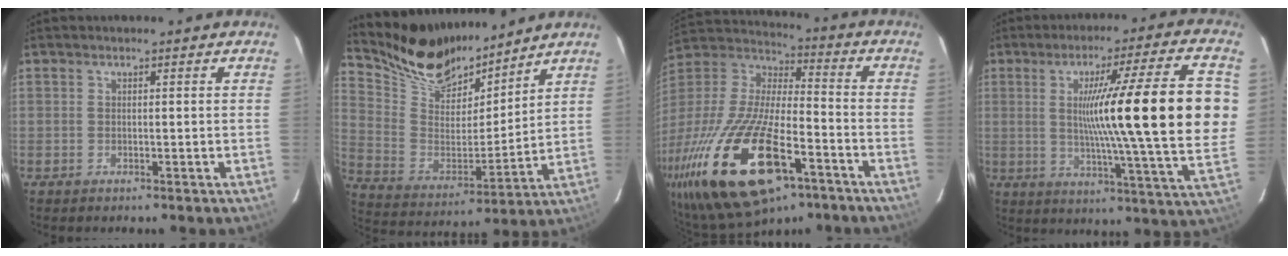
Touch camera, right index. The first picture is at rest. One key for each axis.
{"total": 16.9, "fx": 14.7, "fy": 6.5, "fz": 5.3, "tx": -0.141, "ty": 0.000, "tz": 0.271}
{"total": 31.0, "fx": -15.8, "fy": 11.8, "fz": 23.9, "tx": -0.500, "ty": -0.064, "tz": -0.275}
{"total": 25.0, "fx": 3.5, "fy": 0.4, "fz": 24.7, "tx": -0.357, "ty": 0.000, "tz": 0.054}